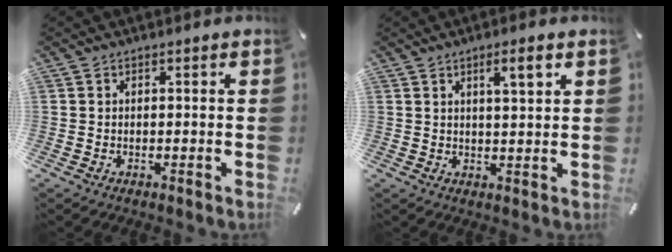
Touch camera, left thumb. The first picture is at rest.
{"total": 5.5, "force": [3.0, 1.4, 4.4], "torque": [-0.061, -0.009, 0.043]}